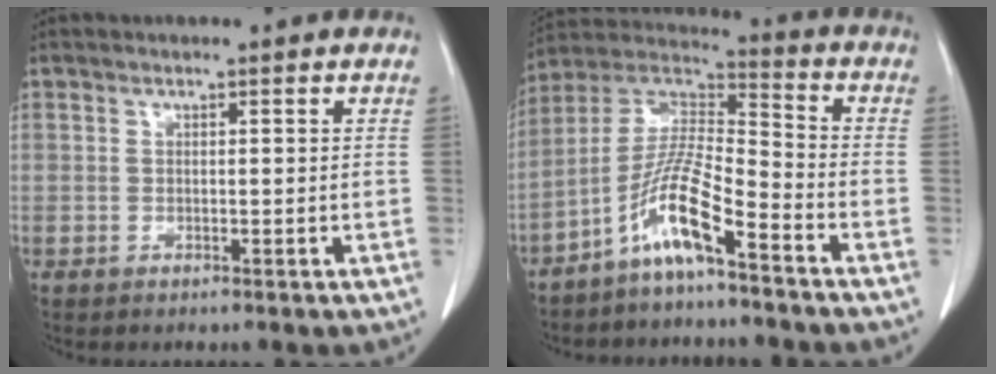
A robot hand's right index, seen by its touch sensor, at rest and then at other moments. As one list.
[{"total": 10.7, "force": [-6.5, 0.9, 8.5], "torque": [-0.174, 0.006, -0.132]}]